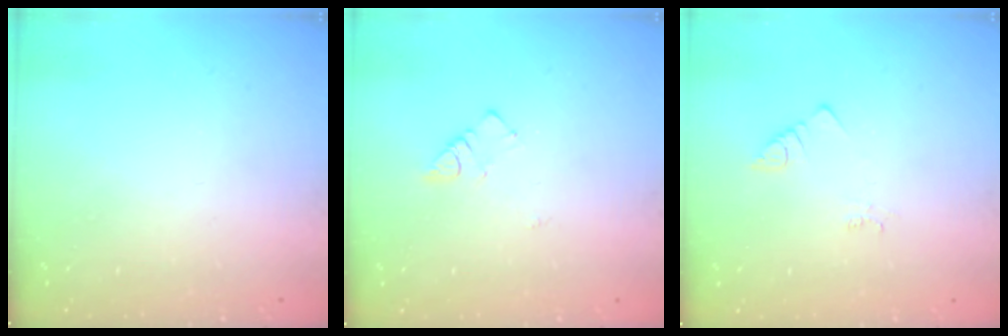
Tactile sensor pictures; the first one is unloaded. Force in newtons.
{"total": 2.8, "press": 2.7, "slide": 0.4}
{"total": 1.4, "press": 1.4, "slide": 0.3}